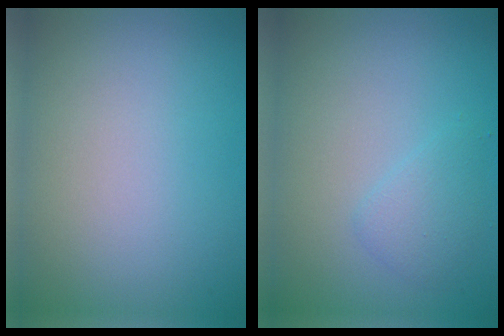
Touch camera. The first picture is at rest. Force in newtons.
{"total": 1.6, "press": 1.6, "slide": 0.0}